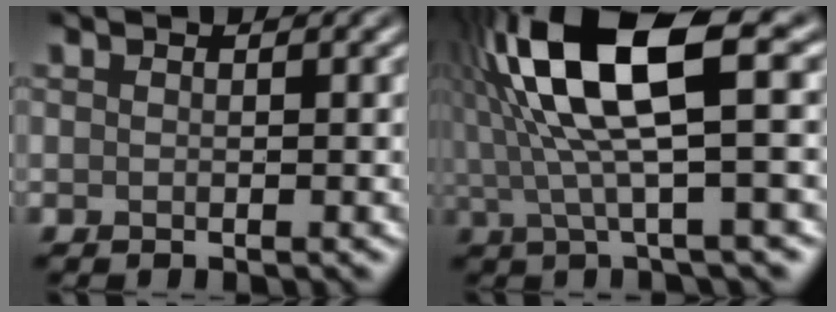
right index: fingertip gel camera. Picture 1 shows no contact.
{"total": 11.5, "force": [2.5, 2.8, 10.9], "torque": [-0.212, 0.019, 0.048]}